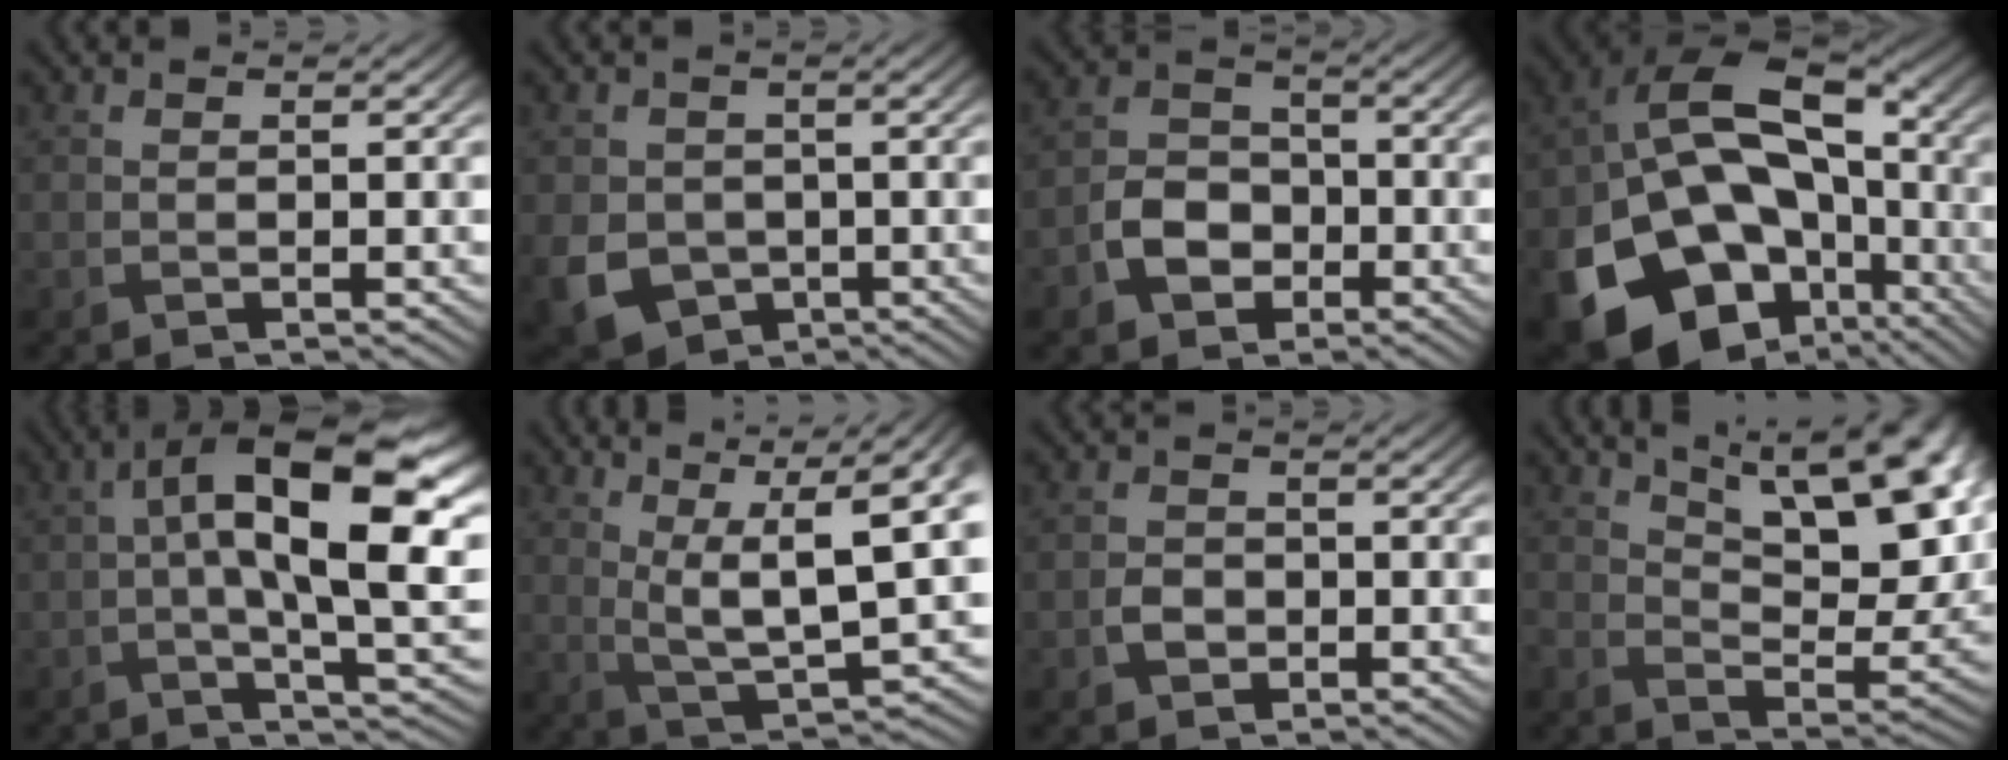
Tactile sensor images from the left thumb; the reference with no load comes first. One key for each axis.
{"total": 7.1, "fx": -2.0, "fy": 5.9, "fz": 3.6, "tx": -0.098, "ty": -0.030, "tz": -0.037}
{"total": 5.6, "fx": -2.4, "fy": 4.2, "fz": 2.8, "tx": -0.057, "ty": 0.003, "tz": -0.054}
{"total": 22.3, "fx": -7.5, "fy": 16.3, "fz": 13.4, "tx": -0.277, "ty": -0.044, "tz": -0.112}
{"total": 15.5, "fx": 1.9, "fy": 5.9, "fz": 14.2, "tx": -0.222, "ty": 0.008, "tz": 0.029}
{"total": 12.6, "fx": 3.4, "fy": 3.8, "fz": 11.5, "tx": -0.210, "ty": 0.012, "tz": 0.068}
{"total": 2.1, "fx": -0.7, "fy": 1.6, "fz": 1.0, "tx": -0.020, "ty": 0.000, "tz": -0.018}
{"total": 15.5, "fx": 7.4, "fy": 6.6, "fz": 11.9, "tx": -0.189, "ty": 0.018, "tz": 0.109}